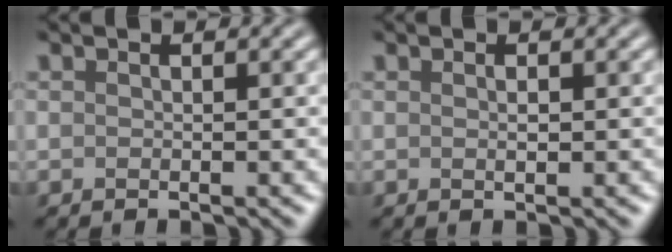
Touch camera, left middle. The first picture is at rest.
{"total": 0.5, "force": [0.1, 0.1, 0.5], "torque": [-0.013, 0.001, 0.001]}